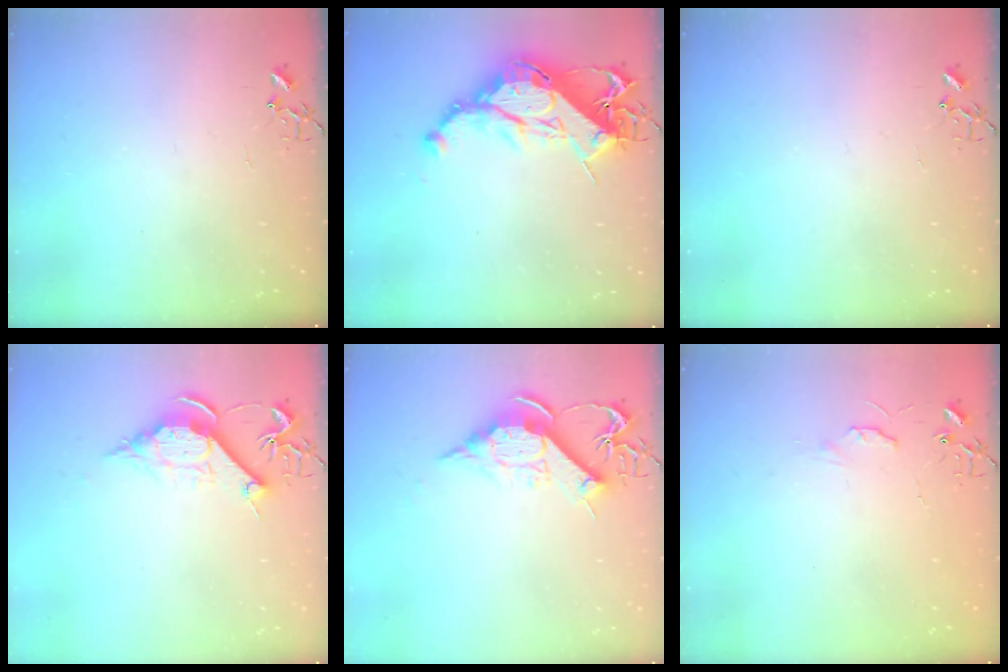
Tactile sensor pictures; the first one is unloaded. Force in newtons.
{"total": 21.6, "press": 21.5, "slide": 2.2}
{"total": 0.0}
{"total": 10.9, "press": 10.9, "slide": 0.3}
{"total": 11.6, "press": 11.6, "slide": 0.2}
{"total": 4.7, "press": 4.6, "slide": 0.7}